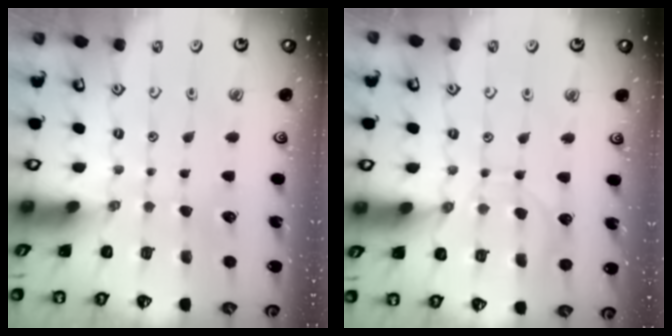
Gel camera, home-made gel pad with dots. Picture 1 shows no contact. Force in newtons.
{"total": 6.9, "press": 6.8, "slide": 0.7}